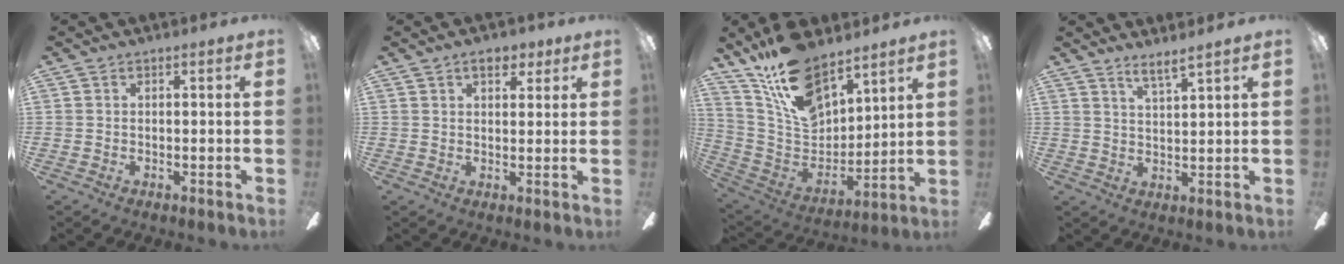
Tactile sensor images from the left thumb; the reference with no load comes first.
{"total": 5.1, "force": [3.3, 2.5, 3.0], "torque": [-0.033, -0.009, 0.053]}
{"total": 17.9, "force": [13.2, 8.3, 8.7], "torque": [-0.174, -0.073, 0.244]}
{"total": 4.0, "force": [3.6, -0.5, 1.5], "torque": [-0.039, -0.022, 0.064]}